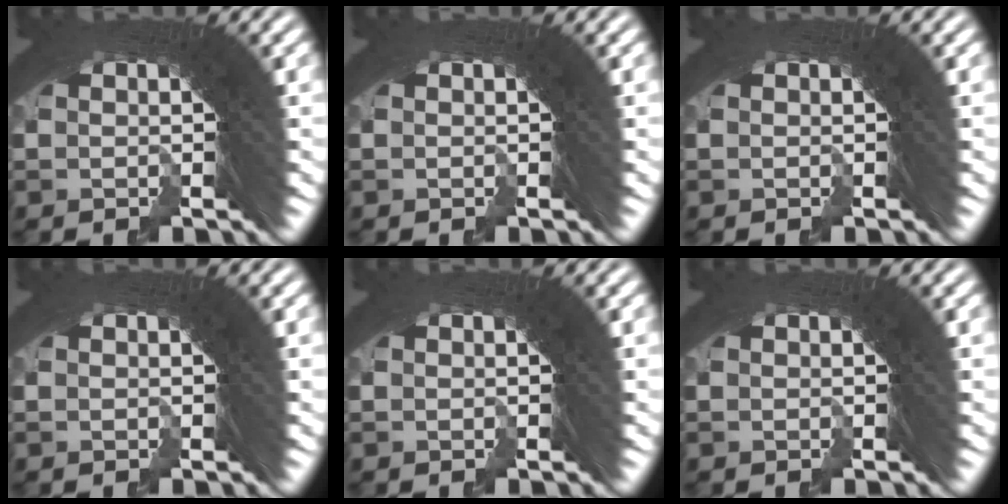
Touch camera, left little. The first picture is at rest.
{"total": 0.0}
{"total": 0.0}
{"total": 0.0}
{"total": 0.0}
{"total": 0.0}